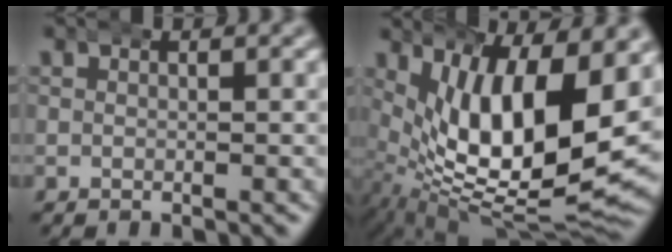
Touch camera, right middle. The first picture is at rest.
{"total": 16.4, "force": [0.4, 8.0, 14.3], "torque": [-0.239, -0.043, 0.031]}